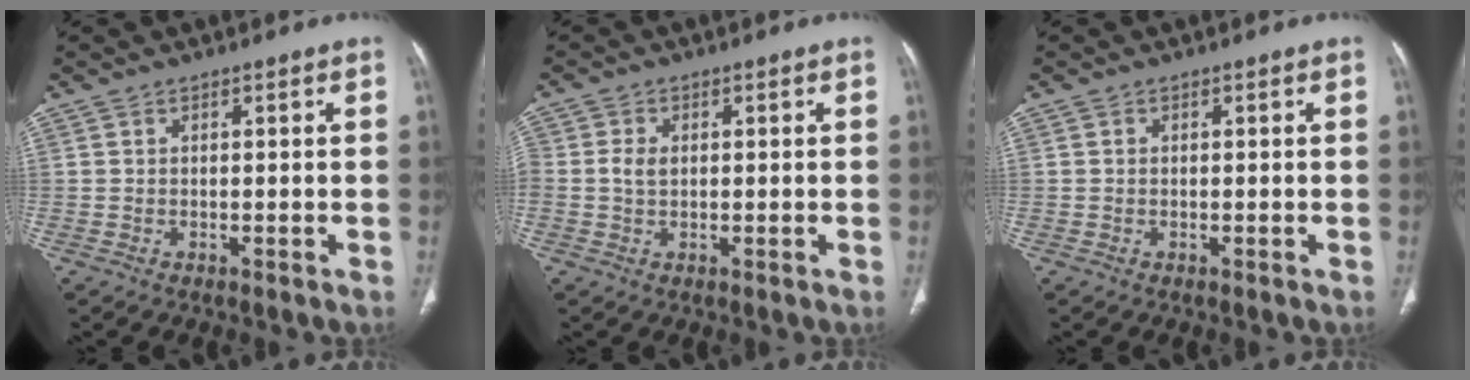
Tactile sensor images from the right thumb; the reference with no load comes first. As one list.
[{"total": 2.7, "force": [0.2, 1.9, 1.9], "torque": [-0.038, 0.004, 0.004]}, {"total": 0.0}]